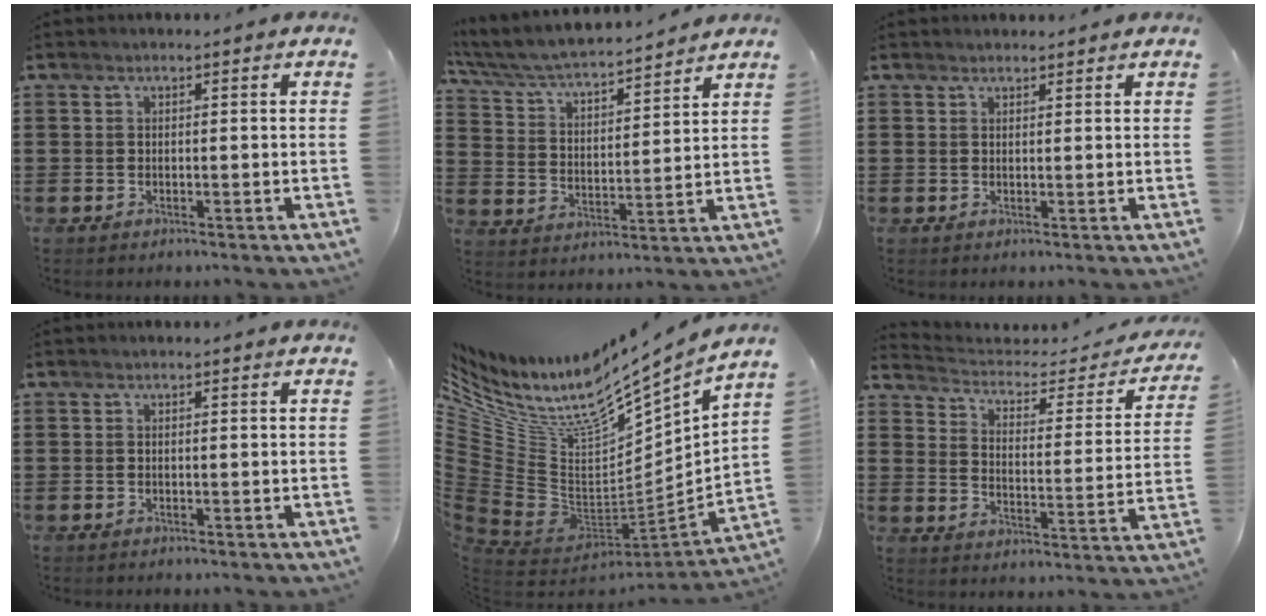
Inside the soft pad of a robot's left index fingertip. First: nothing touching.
{"total": 5.1, "force": [4.7, 0.3, 2.1], "torque": [-0.062, -0.035, 0.074]}
{"total": 1.0, "force": [1.0, 0.1, 0.0], "torque": [-0.002, -0.001, 0.021]}
{"total": 0.0}
{"total": 10.7, "force": [7.1, 3.4, 7.3], "torque": [-0.175, -0.072, 0.107]}
{"total": 2.8, "force": [2.3, 0.9, 1.2], "torque": [-0.041, -0.022, 0.031]}